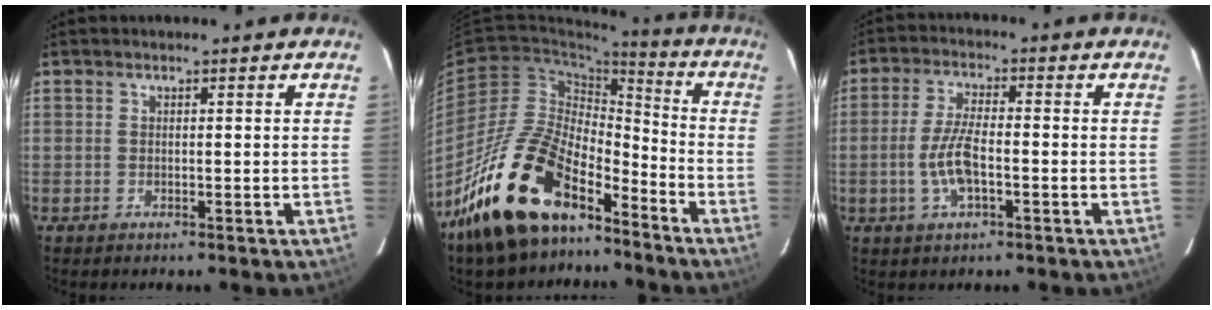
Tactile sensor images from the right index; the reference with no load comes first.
{"total": 21.2, "force": [-14.8, 9.3, 11.9], "torque": [-0.234, 0.006, -0.261]}
{"total": 6.9, "force": [-1.9, 2.3, 6.2], "torque": [-0.129, 0.002, -0.036]}